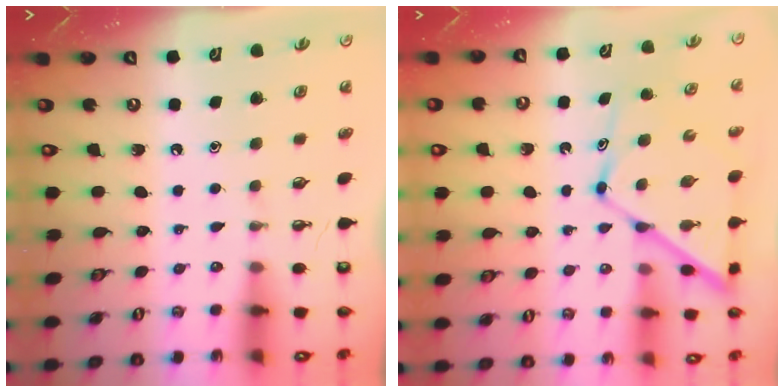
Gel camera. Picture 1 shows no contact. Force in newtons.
{"total": 13.4, "press": 13.3, "slide": 1.2}